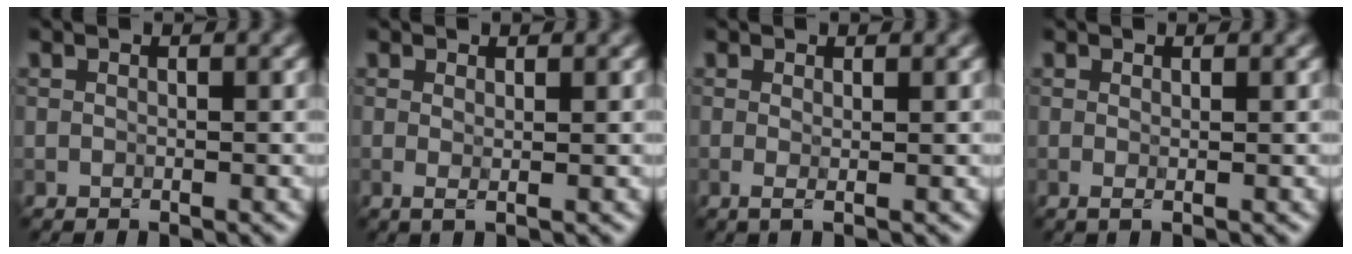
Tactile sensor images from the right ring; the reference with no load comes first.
{"total": 1.0, "force": [0.1, 0.1, 1.0], "torque": [-0.021, -0.002, 0.002]}
{"total": 1.1, "force": [0.0, 0.2, 1.1], "torque": [-0.023, -0.004, -0.001]}
{"total": 0.7, "force": [0.0, 0.1, 0.7], "torque": [-0.016, -0.005, 0.001]}